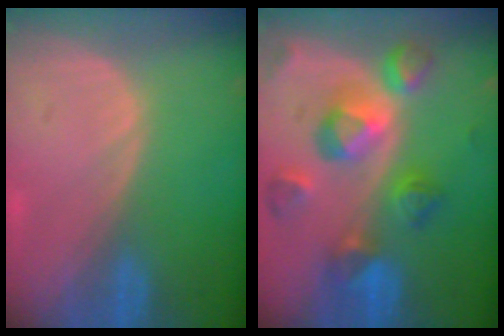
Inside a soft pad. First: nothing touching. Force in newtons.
{"total": 10.4, "press": 9.3, "slide": 4.6}